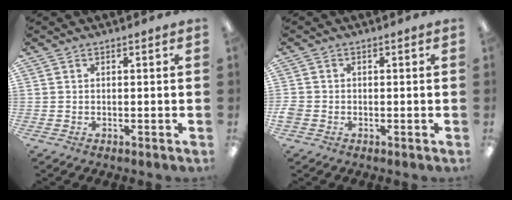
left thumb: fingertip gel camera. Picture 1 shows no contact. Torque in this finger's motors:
{"motor_torque": [-0.28, 0.34, 0.16, -0.07, -0.01]}